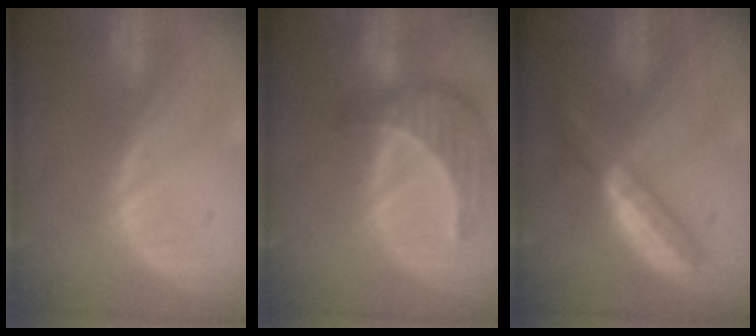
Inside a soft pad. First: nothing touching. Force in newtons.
{"total": 8.1, "press": 7.6, "slide": 2.8}
{"total": 5.5, "press": 4.9, "slide": 2.5}